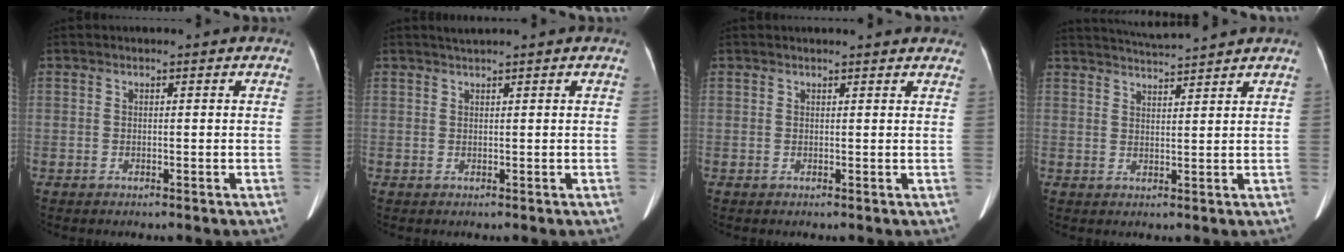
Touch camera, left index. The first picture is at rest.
{"total": 1.0, "force": [0.9, -0.3, 0.4], "torque": [-0.009, 0.007, 0.023]}
{"total": 6.3, "force": [5.9, 1.2, 1.9], "torque": [-0.021, 0.013, 0.052]}
{"total": 5.9, "force": [5.6, -1.2, 1.2], "torque": [-0.024, 0.011, 0.090]}